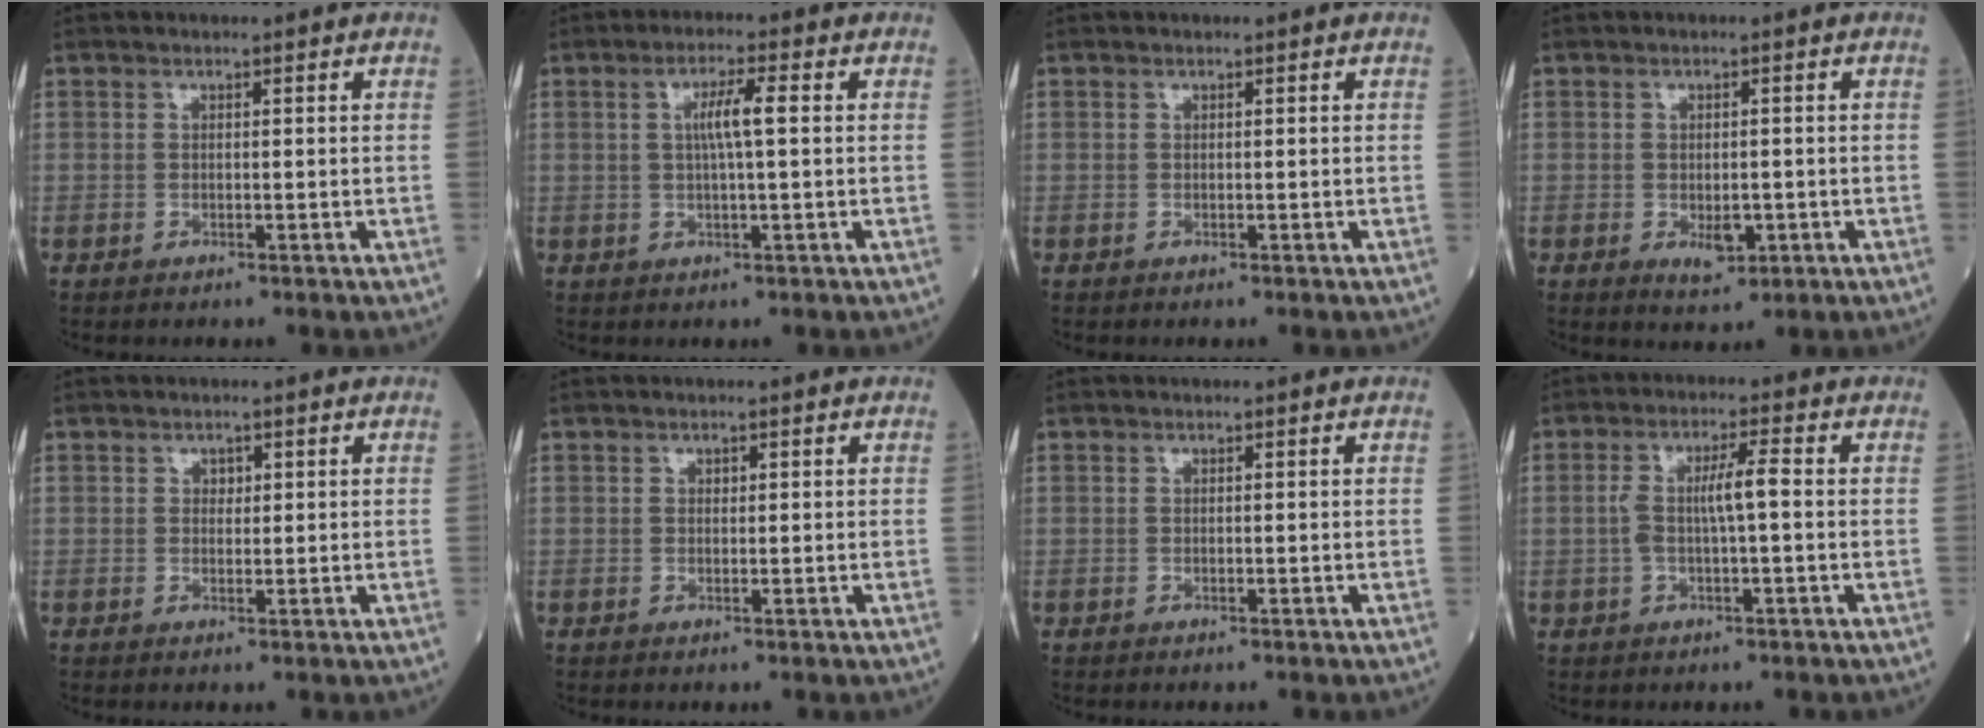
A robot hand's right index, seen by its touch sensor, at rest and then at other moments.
{"total": 4.3, "force": [0.6, 0.1, 4.3], "torque": [-0.078, 0.005, 0.010]}
{"total": 0.0}
{"total": 6.0, "force": [-1.8, 3.6, 4.4], "torque": [-0.058, -0.004, -0.013]}
{"total": 1.2, "force": [0.5, 0.9, 0.6], "torque": [-0.004, -0.001, 0.005]}
{"total": 0.5, "force": [0.2, 0.4, 0.2], "torque": [-0.001, -0.001, 0.003]}
{"total": 0.0}
{"total": 4.9, "force": [-0.1, 0.5, 4.9], "torque": [-0.099, 0.014, 0.000]}